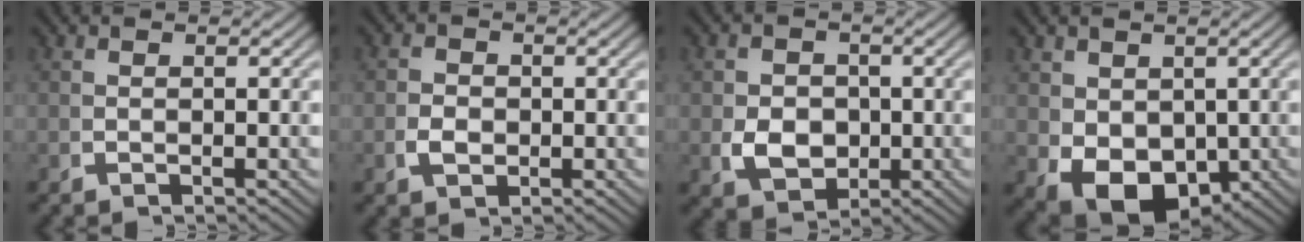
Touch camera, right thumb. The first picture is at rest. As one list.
[{"total": 1.8, "force": [-0.3, 1.5, 1.0], "torque": [-0.016, -0.004, -0.001]}, {"total": 5.5, "force": [-0.5, 4.3, 3.4], "torque": [-0.063, -0.020, 0.006]}, {"total": 8.4, "force": [-2.6, 5.7, 5.6], "torque": [-0.124, -0.059, -0.003]}]